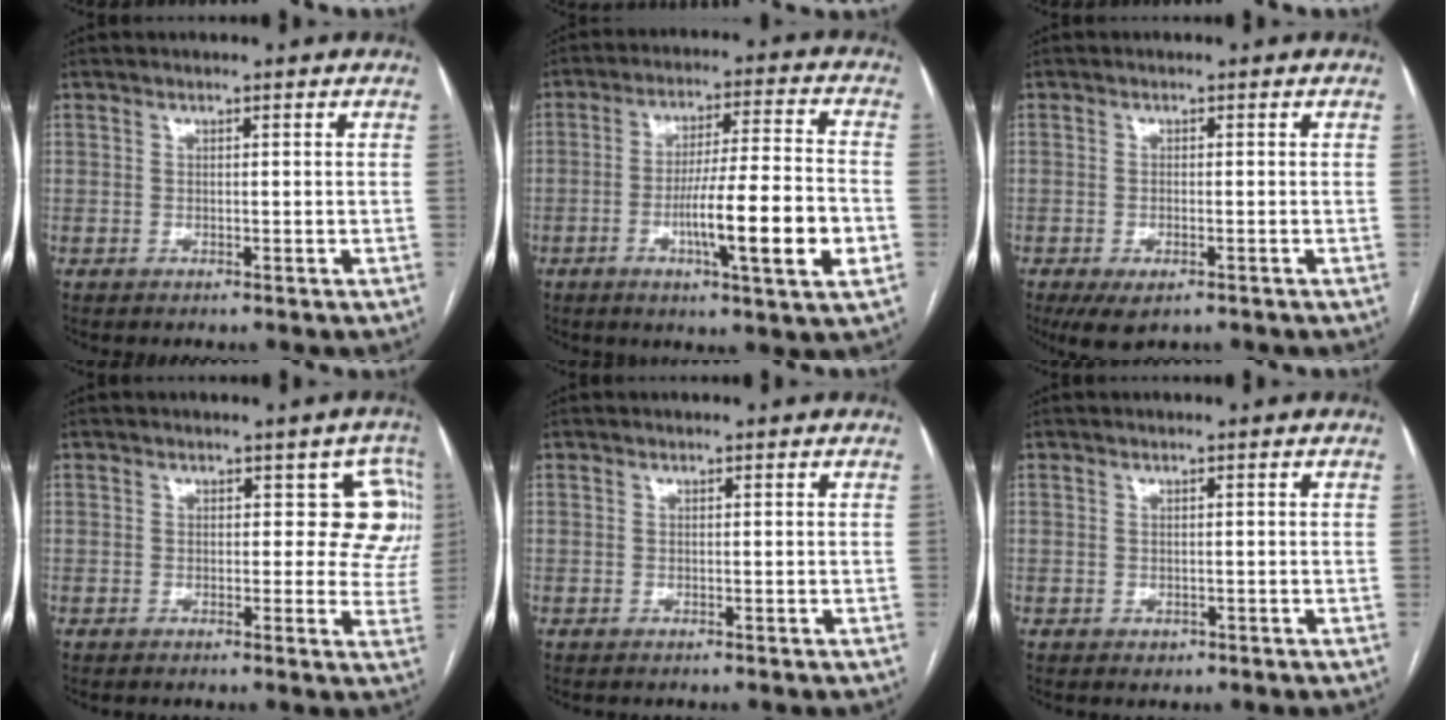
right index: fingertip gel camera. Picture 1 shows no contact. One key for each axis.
{"total": 13.8, "fx": -3.9, "fy": 0.4, "fz": 13.2, "tx": -0.220, "ty": -0.004, "tz": -0.063}
{"total": 4.4, "fx": -2.4, "fy": 1.8, "fz": 3.2, "tx": -0.060, "ty": -0.010, "tz": -0.033}
{"total": 7.4, "fx": 2.1, "fy": 4.4, "fz": 5.5, "tx": -0.022, "ty": 0.011, "tz": 0.014}
{"total": 0.0}
{"total": 1.0, "fx": -0.3, "fy": 0.9, "fz": 0.3, "tx": -0.006, "ty": 0.002, "tz": -0.001}